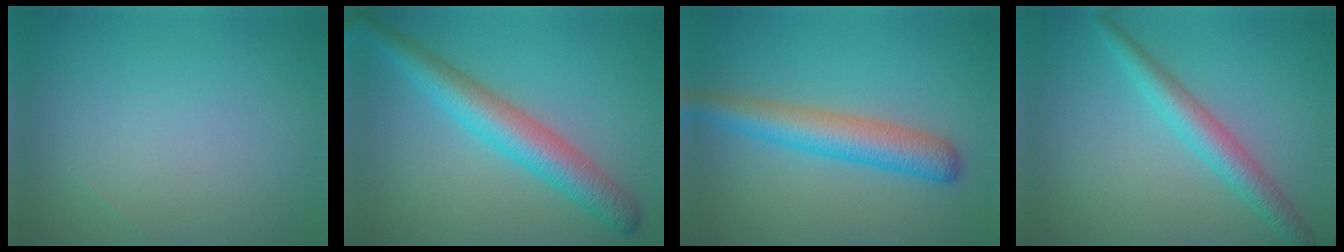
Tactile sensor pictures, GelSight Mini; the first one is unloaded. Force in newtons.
{"total": 5.6, "press": 5.6, "slide": 0.1}
{"total": 5.0, "press": 5.0, "slide": 0.2}
{"total": 3.6, "press": 3.6, "slide": 0.1}